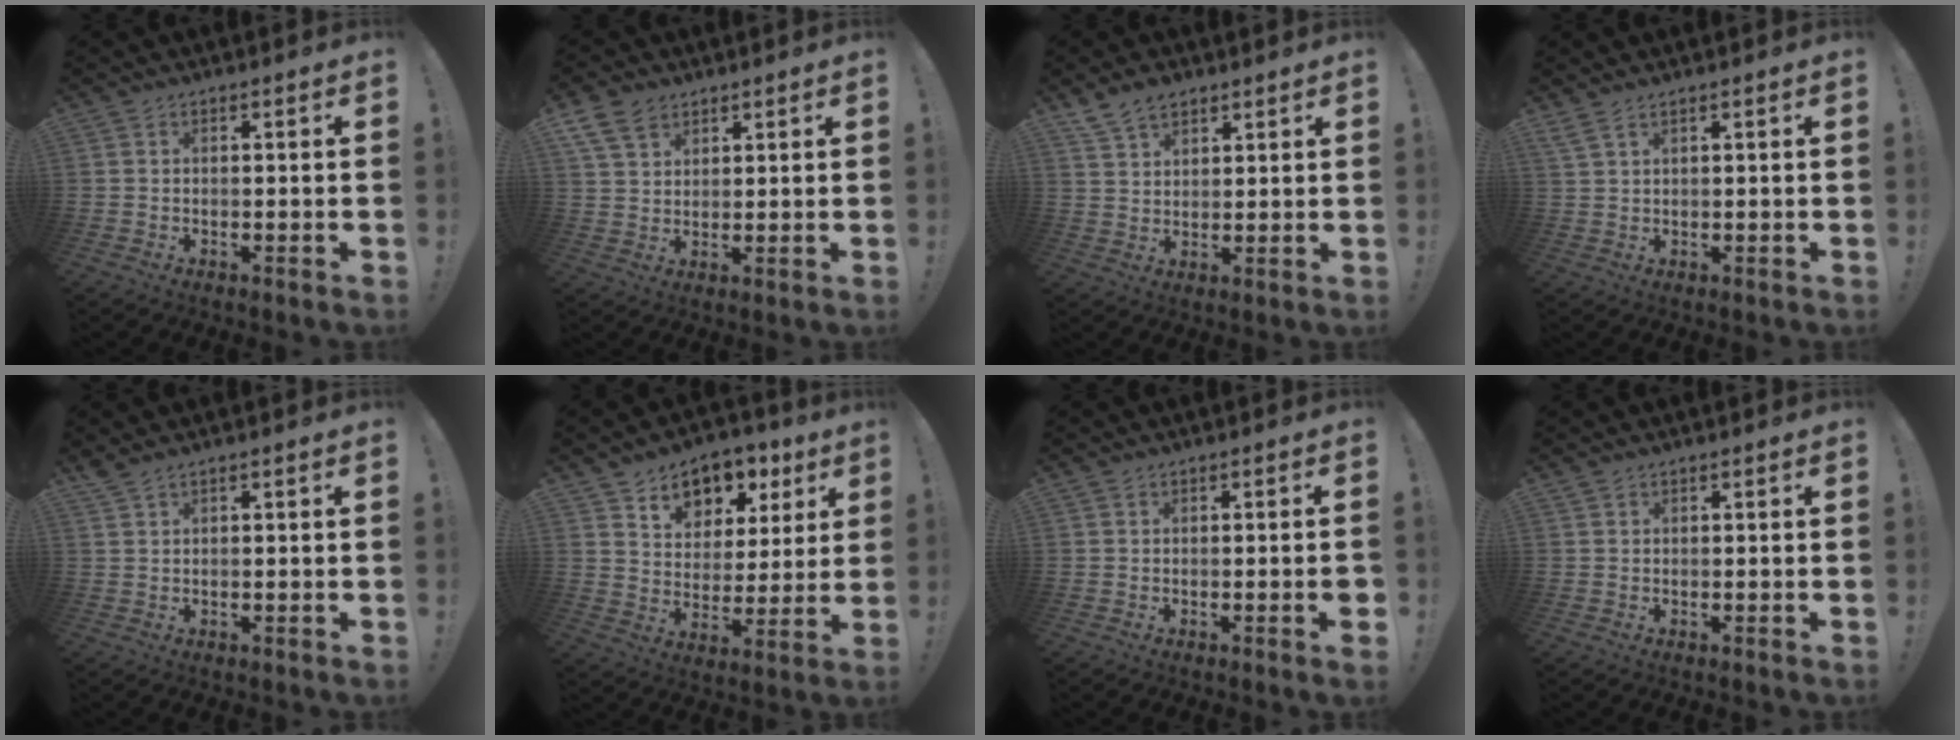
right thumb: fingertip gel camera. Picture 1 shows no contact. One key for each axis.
{"total": 7.9, "fx": 5.0, "fy": 5.2, "fz": 3.3, "tx": -0.066, "ty": -0.016, "tz": 0.102}
{"total": 6.5, "fx": 5.2, "fy": 3.3, "fz": 2.2, "tx": -0.043, "ty": -0.025, "tz": 0.100}
{"total": 2.7, "fx": 2.0, "fy": 0.5, "fz": 1.8, "tx": -0.040, "ty": -0.006, "tz": 0.039}
{"total": 1.7, "fx": 1.4, "fy": 0.1, "fz": 0.8, "tx": -0.018, "ty": -0.006, "tz": 0.026}
{"total": 10.2, "fx": 6.3, "fy": 7.2, "fz": 3.5, "tx": -0.047, "ty": -0.043, "tz": 0.117}
{"total": 2.3, "fx": -0.6, "fy": 0.0, "fz": 2.3, "tx": -0.030, "ty": -0.005, "tz": -0.011}
{"total": 0.0}